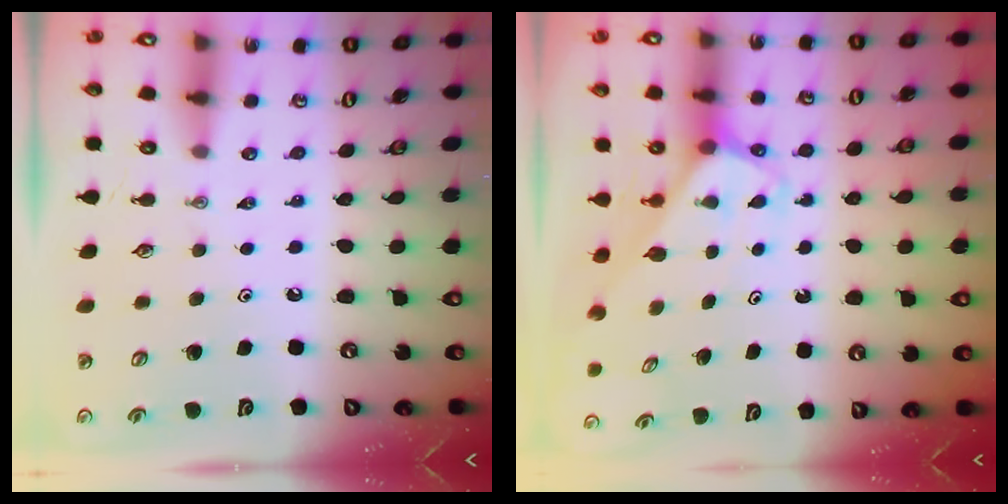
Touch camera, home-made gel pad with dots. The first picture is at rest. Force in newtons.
{"total": 2.8, "press": 2.8, "slide": 0.1}